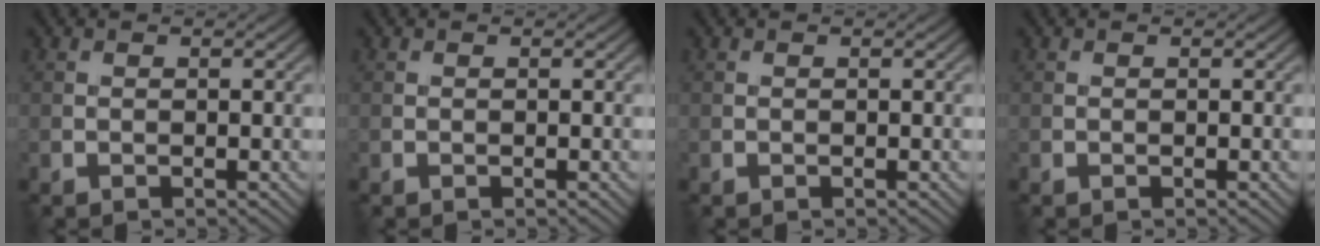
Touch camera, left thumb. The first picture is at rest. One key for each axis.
{"total": 0.0}
{"total": 0.0}
{"total": 0.0}